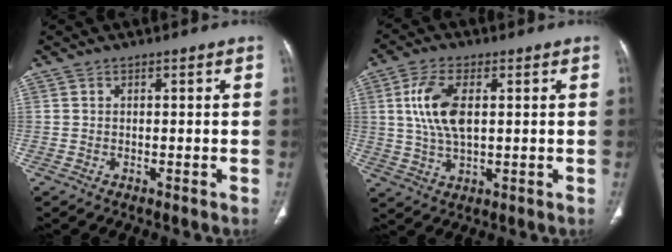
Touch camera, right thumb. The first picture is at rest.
{"total": 9.7, "force": [1.9, 4.8, 8.2], "torque": [-0.171, -0.001, 0.038]}